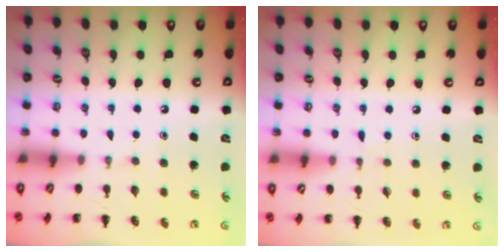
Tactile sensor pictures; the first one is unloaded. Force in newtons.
{"total": 3.8, "press": 3.4, "slide": 1.6}